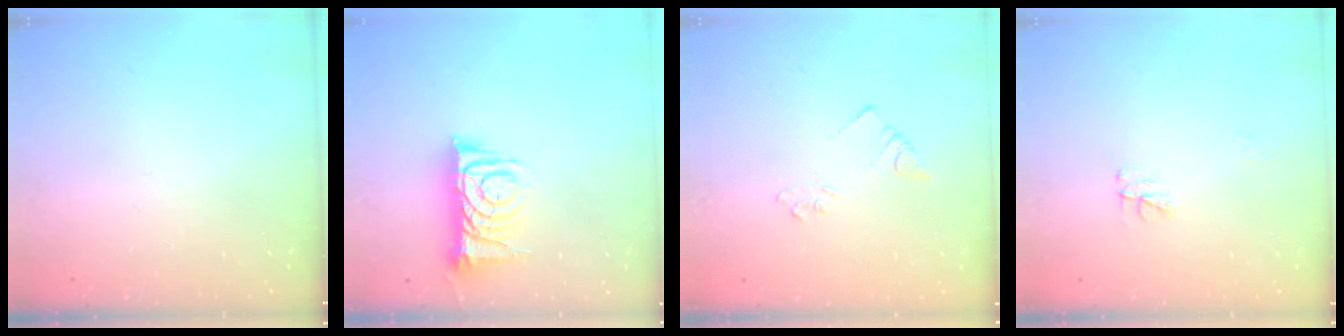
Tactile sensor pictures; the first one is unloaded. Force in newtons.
{"total": 10.3, "press": 10.3, "slide": 1.0}
{"total": 3.6, "press": 3.6, "slide": 0.6}
{"total": 3.9, "press": 3.9, "slide": 0.2}